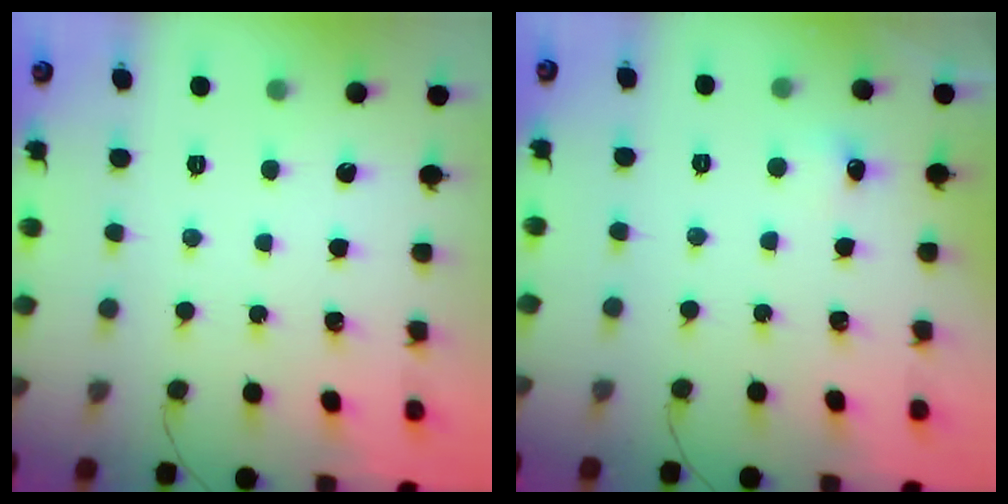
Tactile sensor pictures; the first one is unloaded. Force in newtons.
{"total": 3.9, "press": 3.8, "slide": 1.1}